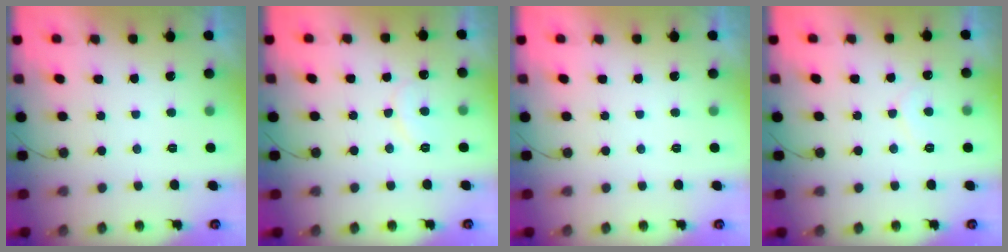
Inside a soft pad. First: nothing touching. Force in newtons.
{"total": 8.0, "press": 7.9, "slide": 0.6}
{"total": 0.0}
{"total": 5.1, "press": 5.0, "slide": 0.4}